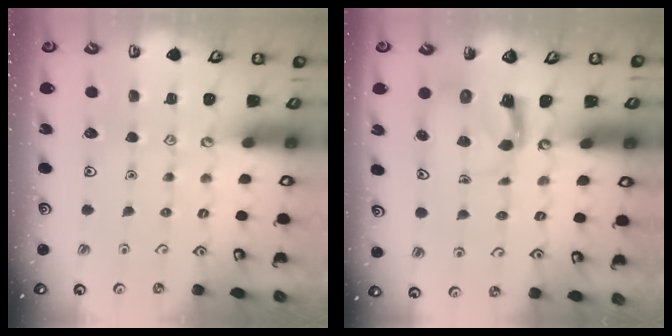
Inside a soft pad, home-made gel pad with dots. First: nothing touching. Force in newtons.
{"total": 3.9, "press": 3.9, "slide": 0.7}